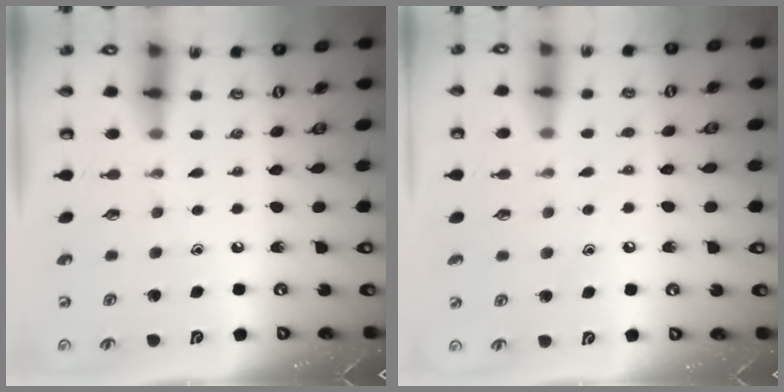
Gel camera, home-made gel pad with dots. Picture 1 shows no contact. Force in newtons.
{"total": 5.2, "press": 5.1, "slide": 0.6}